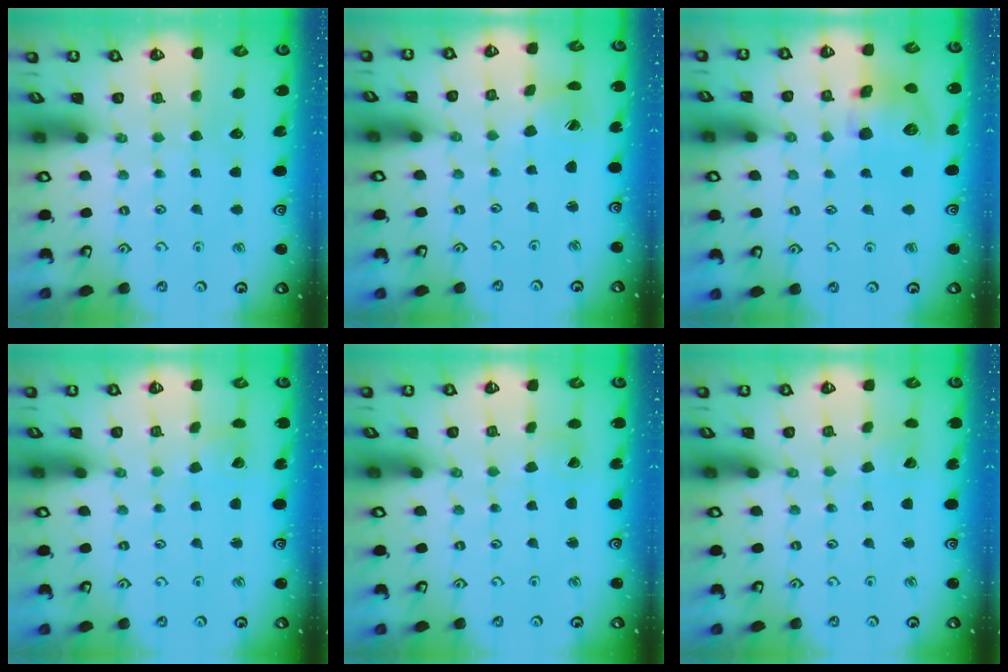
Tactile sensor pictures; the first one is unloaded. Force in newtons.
{"total": 2.5, "press": 2.5, "slide": 0.4}
{"total": 11.6, "press": 11.5, "slide": 1.8}
{"total": 3.2, "press": 3.2, "slide": 0.4}
{"total": 0.8, "press": 0.8, "slide": 0.1}
{"total": 1.2, "press": 1.2, "slide": 0.1}